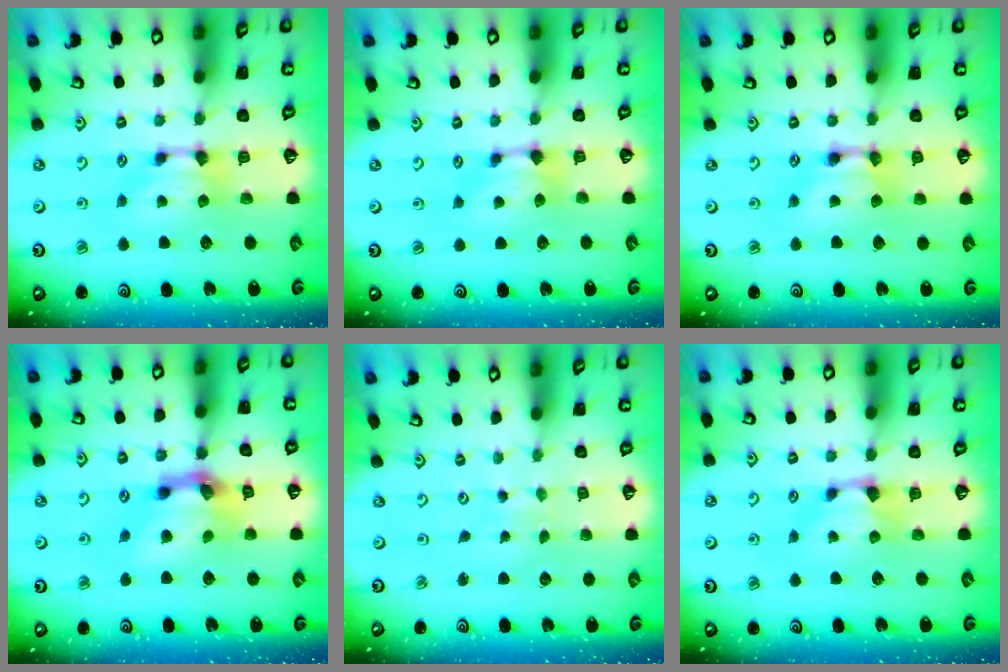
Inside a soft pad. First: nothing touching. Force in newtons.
{"total": 0.8, "press": 0.5, "slide": 0.6}
{"total": 2.0, "press": 2.0, "slide": 0.1}
{"total": 7.3, "press": 6.9, "slide": 2.4}
{"total": 5.7, "press": 5.7, "slide": 0.3}
{"total": 0.8, "press": 0.3, "slide": 0.7}